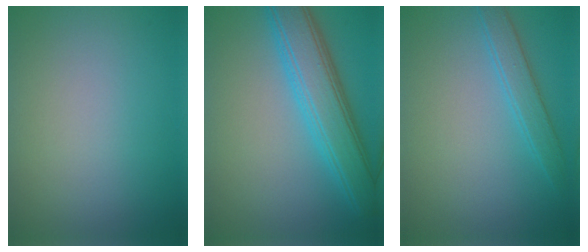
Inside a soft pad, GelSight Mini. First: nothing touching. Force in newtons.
{"total": 6.6, "press": 6.6, "slide": 0.2}
{"total": 2.2, "press": 2.2, "slide": 0.1}